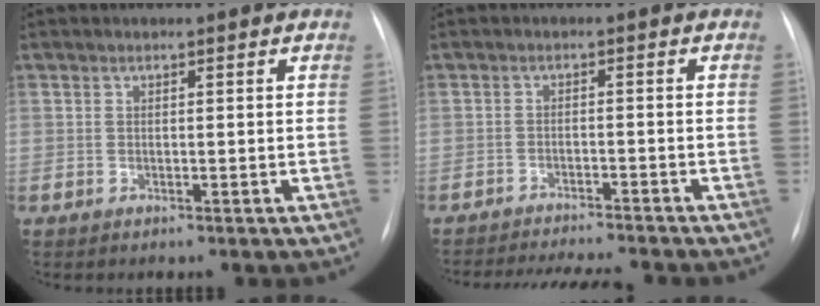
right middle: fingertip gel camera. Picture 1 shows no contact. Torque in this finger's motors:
{"motor_torque": [0.30, -0.46, 0.23, 0.09]}